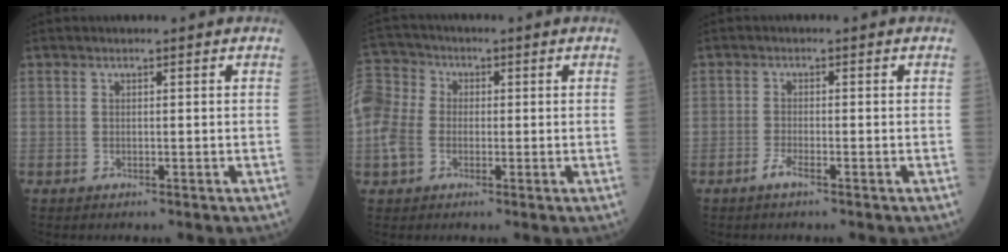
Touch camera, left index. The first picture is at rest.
{"total": 14.7, "force": [0.0, 12.3, 8.0], "torque": [-0.243, 0.043, 0.001]}
{"total": 1.4, "force": [-1.0, 0.0, 1.0], "torque": [-0.027, -0.003, -0.023]}